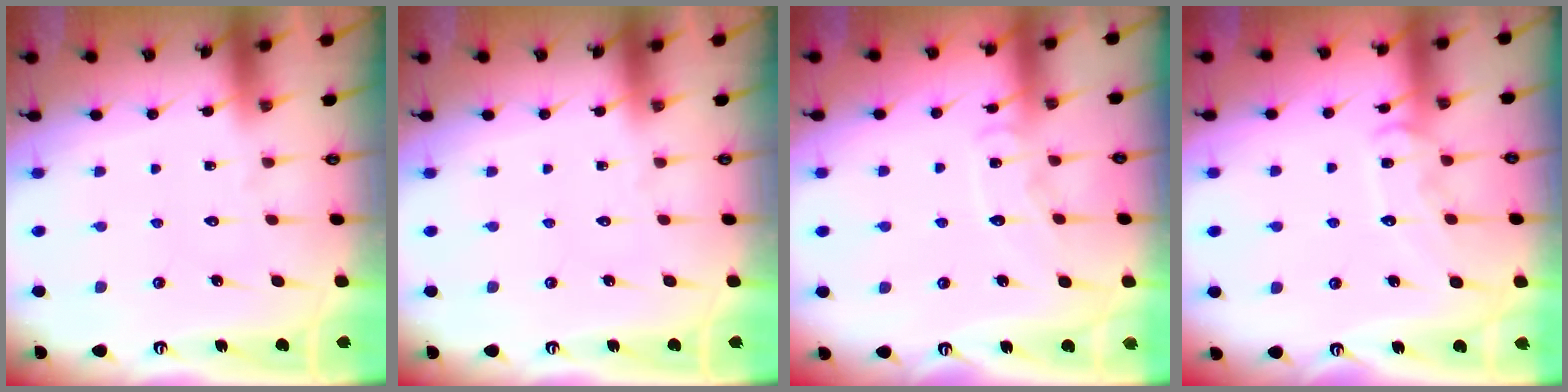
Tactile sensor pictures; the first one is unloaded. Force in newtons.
{"total": 0.0}
{"total": 7.2, "press": 7.2, "slide": 0.6}
{"total": 10.4, "press": 10.4, "slide": 0.6}